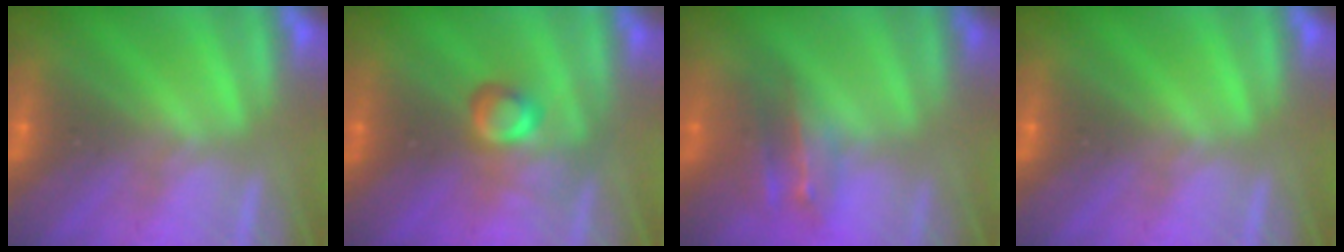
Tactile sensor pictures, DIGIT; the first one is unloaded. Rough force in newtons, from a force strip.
{"total": 2.8}
{"total": 2.9}
{"total": 0.0}